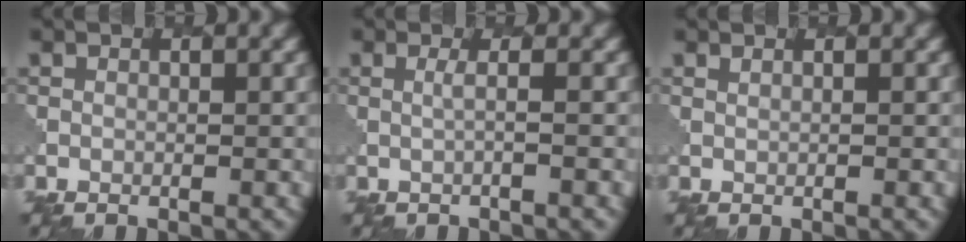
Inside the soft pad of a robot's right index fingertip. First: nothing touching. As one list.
[{"total": 1.4, "force": [0.6, 0.4, 1.2], "torque": [-0.017, -0.003, 0.001]}, {"total": 1.1, "force": [0.9, 0.4, 0.5], "torque": [-0.007, -0.003, 0.008]}]